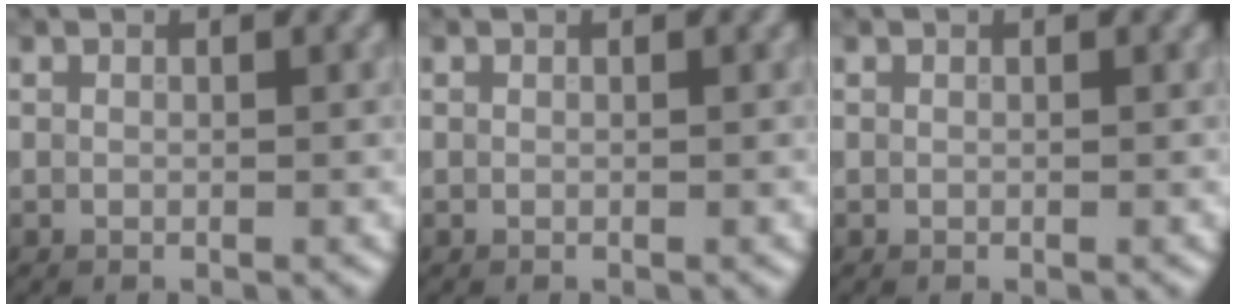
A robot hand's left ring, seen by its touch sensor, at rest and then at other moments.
{"total": 0.0}
{"total": 0.0}